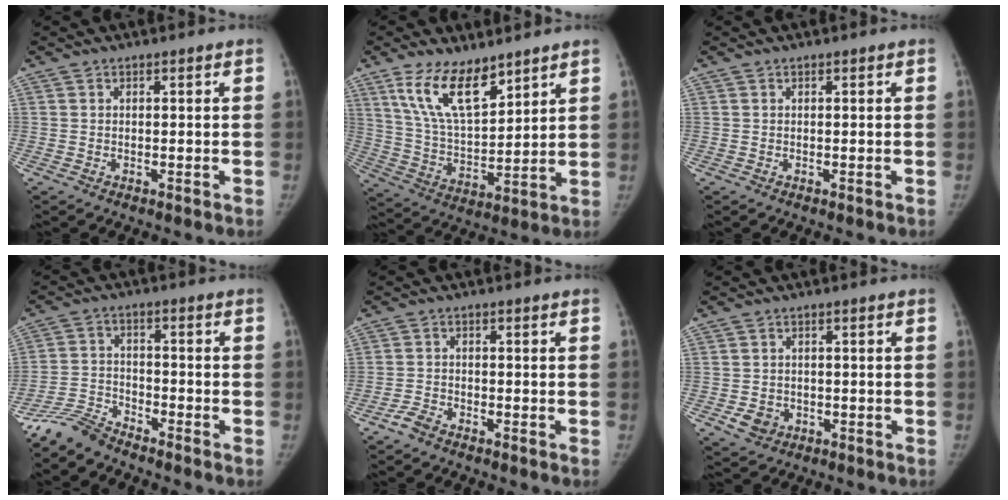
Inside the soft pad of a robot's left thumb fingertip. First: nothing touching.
{"total": 13.0, "force": [8.6, 5.5, 8.1], "torque": [-0.123, -0.049, 0.175]}
{"total": 0.0}
{"total": 6.3, "force": [-6.1, 1.3, 0.8], "torque": [-0.019, 0.027, -0.125]}
{"total": 2.7, "force": [-2.3, 1.0, 1.0], "torque": [-0.027, 0.010, -0.045]}
{"total": 3.9, "force": [-1.5, 3.2, 1.6], "torque": [-0.021, 0.007, -0.018]}